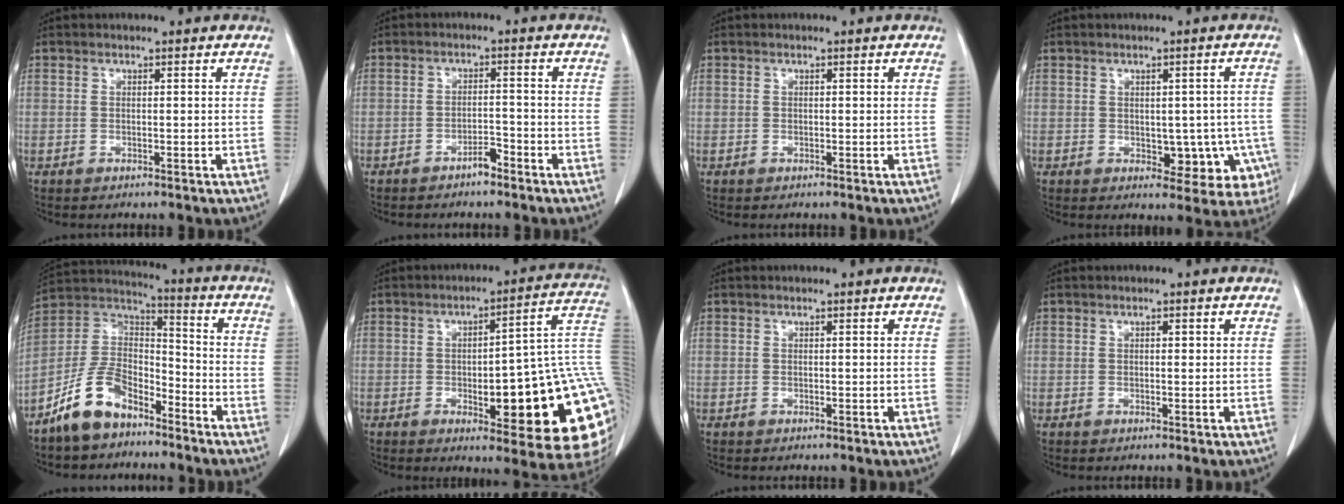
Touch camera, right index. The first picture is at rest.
{"total": 2.6, "force": [-2.1, 0.7, 1.4], "torque": [-0.020, 0.003, -0.036]}
{"total": 0.0}
{"total": 8.0, "force": [-1.7, 4.7, 6.3], "torque": [-0.053, 0.014, -0.011]}
{"total": 11.3, "force": [-7.9, 5.6, 5.8], "torque": [-0.128, 0.023, -0.156]}
{"total": 24.1, "force": [-4.1, 5.4, 23.1], "torque": [-0.184, 0.024, -0.044]}
{"total": 0.0}
{"total": 0.6, "force": [0.2, 0.3, 0.5], "torque": [-0.008, 0.001, 0.003]}